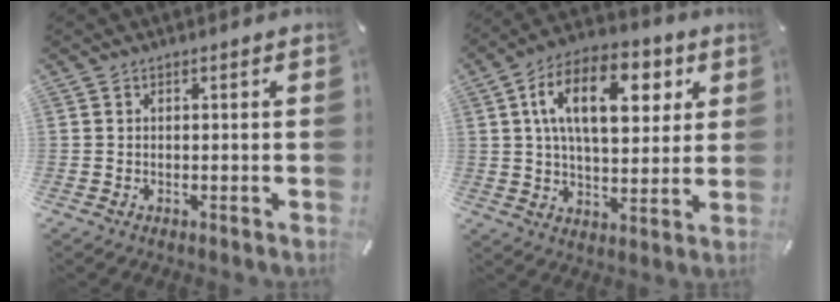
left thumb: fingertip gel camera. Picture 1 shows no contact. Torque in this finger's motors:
{"motor_torque": [1.70, 2.92, 2.21, -0.56, 0.61]}